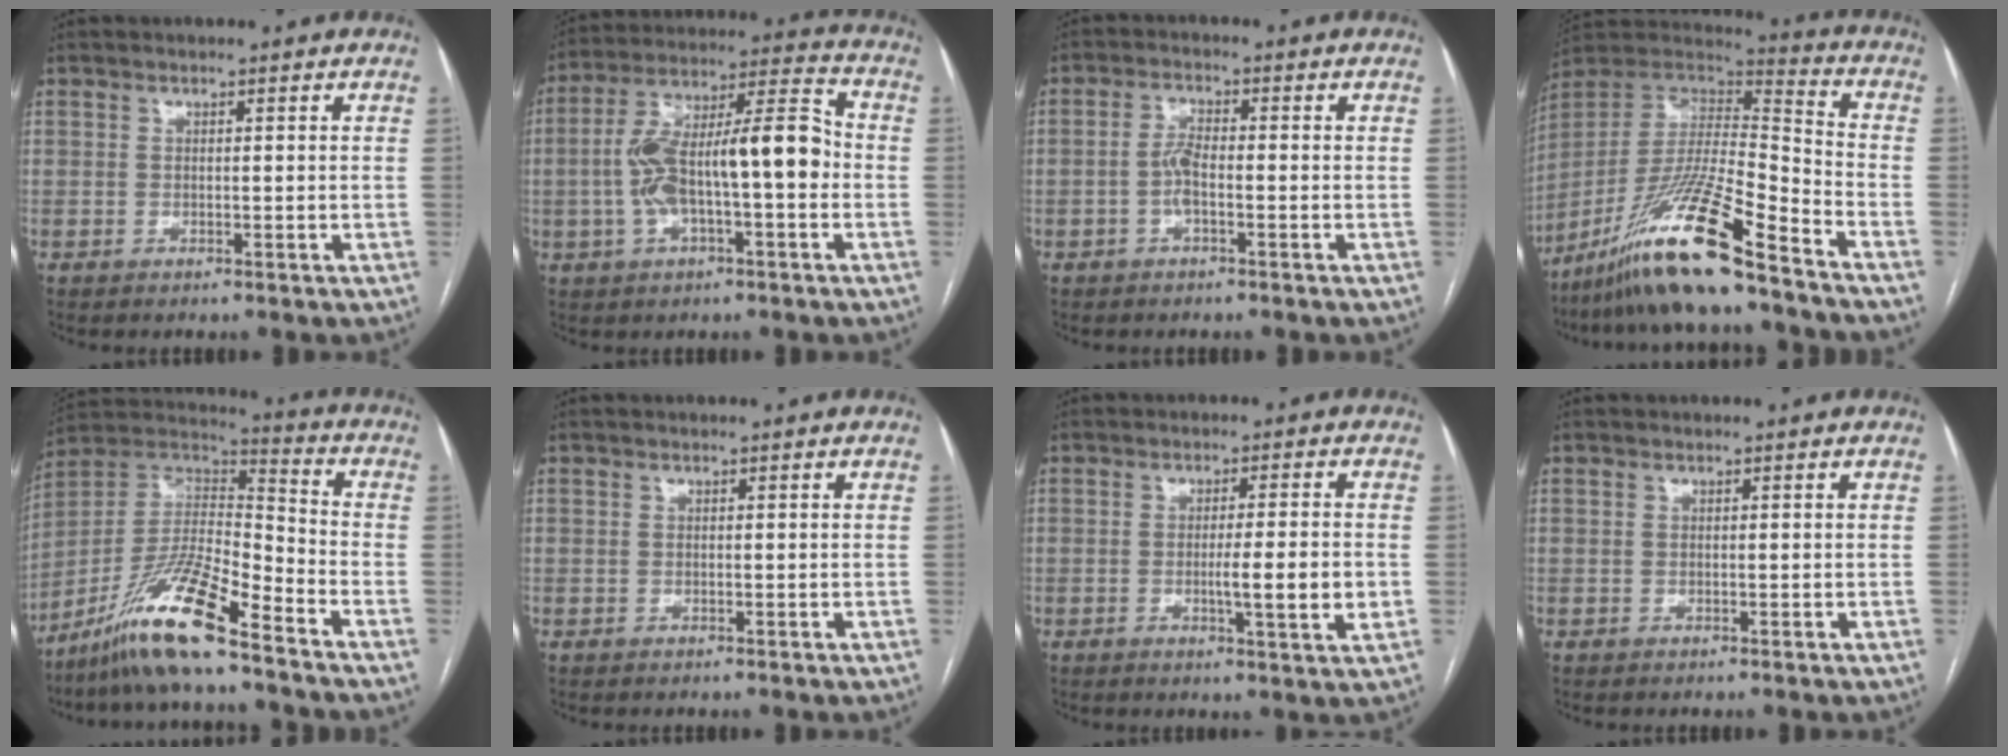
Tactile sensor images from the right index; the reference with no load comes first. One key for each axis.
{"total": 15.6, "fx": -1.6, "fy": 3.9, "fz": 15.0, "tx": -0.272, "ty": 0.042, "tz": -0.024}
{"total": 3.1, "fx": -0.9, "fy": 0.8, "fz": 2.8, "tx": -0.058, "ty": 0.005, "tz": -0.019}
{"total": 20.3, "fx": -14.7, "fy": 0.8, "fz": 14.0, "tx": -0.295, "ty": -0.026, "tz": -0.275}
{"total": 15.4, "fx": -10.9, "fy": 1.0, "fz": 10.8, "tx": -0.214, "ty": 0.000, "tz": -0.201}
{"total": 0.0}
{"total": 6.7, "fx": -1.2, "fy": 0.0, "fz": 6.6, "tx": -0.099, "ty": -0.009, "tz": -0.018}
{"total": 0.0}